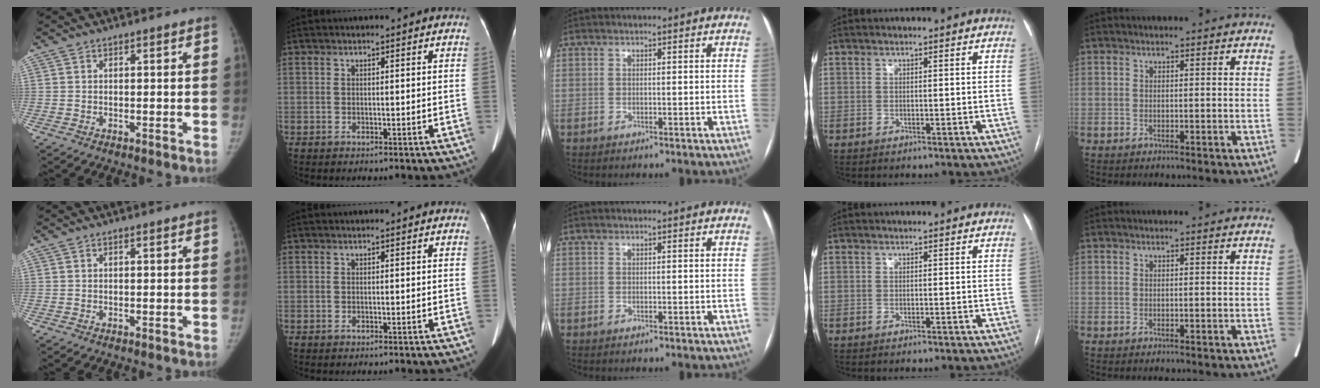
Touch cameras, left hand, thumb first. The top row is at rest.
{}